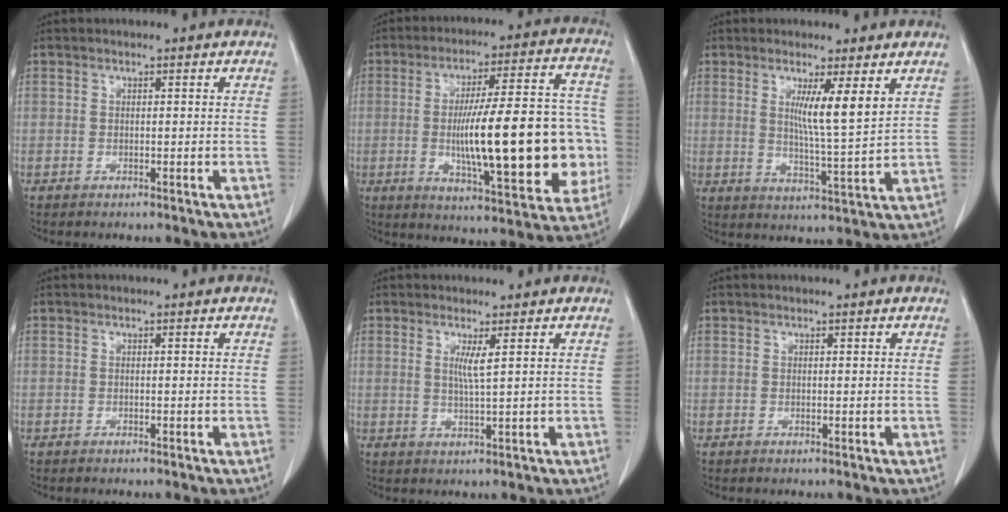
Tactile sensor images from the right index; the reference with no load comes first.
{"total": 22.1, "force": [-2.2, 4.6, 21.5], "torque": [-0.278, 0.029, -0.018]}
{"total": 6.8, "force": [2.9, -0.4, 6.1], "torque": [-0.105, -0.016, 0.050]}
{"total": 0.0}
{"total": 2.4, "force": [0.9, -0.4, 2.2], "torque": [-0.046, -0.008, 0.018]}
{"total": 0.0}